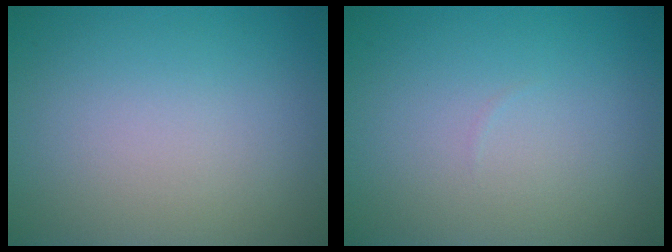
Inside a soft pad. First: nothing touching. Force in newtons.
{"total": 0.0}